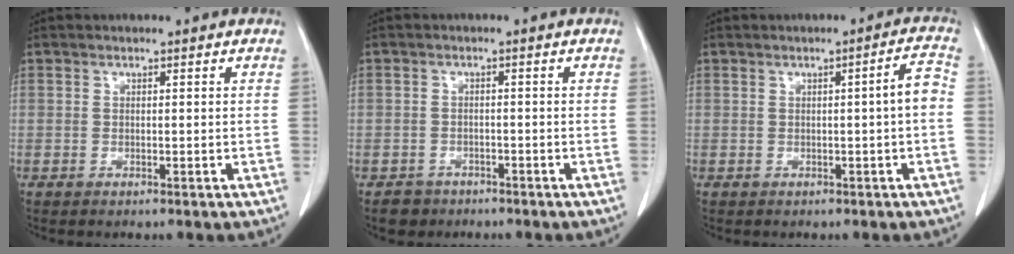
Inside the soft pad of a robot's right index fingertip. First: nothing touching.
{"total": 2.7, "force": [-1.7, 2.1, -0.2], "torque": [-0.001, 0.010, -0.029]}
{"total": 3.3, "force": [-0.4, -0.1, 3.2], "torque": [-0.046, 0.004, -0.004]}